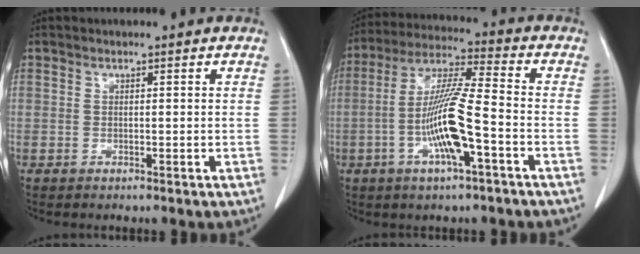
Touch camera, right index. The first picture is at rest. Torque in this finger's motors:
{"motor_torque": [1.41, -0.73, 0.59, 0.21]}